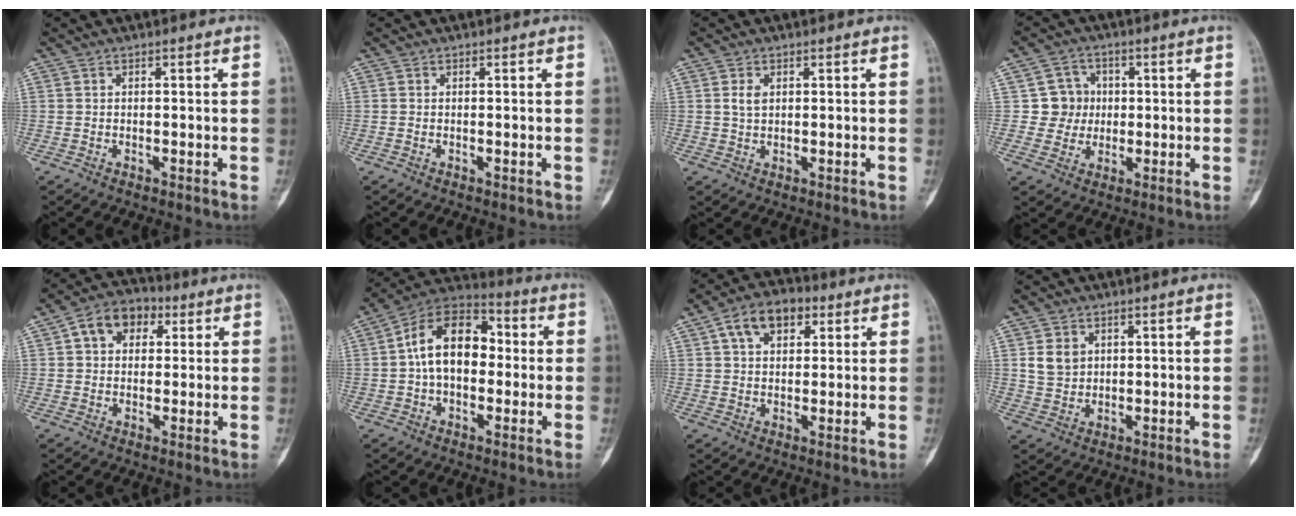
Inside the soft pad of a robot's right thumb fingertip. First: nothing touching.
{"total": 0.0}
{"total": 2.2, "force": [0.7, 1.5, 1.5], "torque": [-0.028, 0.001, 0.015]}
{"total": 6.2, "force": [0.5, 6.2, 0.8], "torque": [0.029, 0.012, 0.003]}
{"total": 9.4, "force": [3.0, 7.0, 5.5], "torque": [-0.060, 0.012, 0.040]}
{"total": 14.7, "force": [0.6, 9.6, 11.1], "torque": [-0.158, 0.039, -0.006]}
{"total": 9.6, "force": [4.1, 6.0, 6.2], "torque": [-0.080, 0.008, 0.060]}
{"total": 4.9, "force": [1.6, 4.0, 2.3], "torque": [-0.027, -0.006, 0.036]}